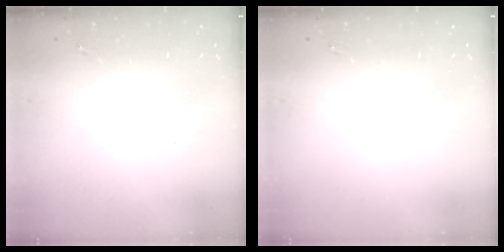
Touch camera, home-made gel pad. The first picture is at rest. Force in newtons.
{"total": 0.0}